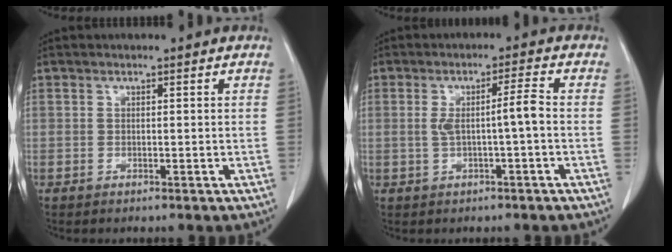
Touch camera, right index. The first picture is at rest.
{"total": 4.3, "force": [-0.4, -0.1, 4.3], "torque": [-0.076, 0.013, -0.001]}